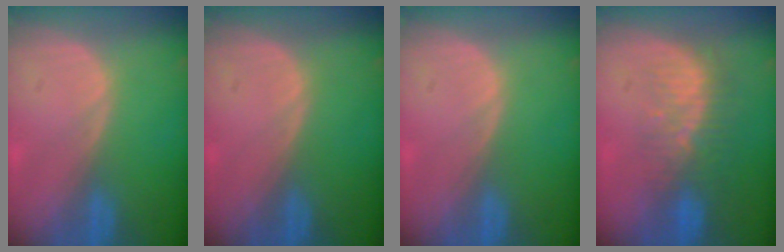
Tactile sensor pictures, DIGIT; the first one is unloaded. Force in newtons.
{"total": 0.0}
{"total": 0.0}
{"total": 8.1, "press": 7.0, "slide": 4.0}